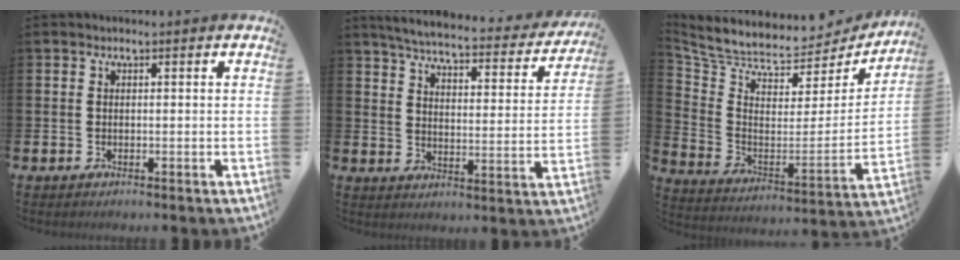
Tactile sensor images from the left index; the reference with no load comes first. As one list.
[{"total": 5.4, "force": [4.9, 0.8, 2.0], "torque": [-0.054, -0.041, 0.076]}, {"total": 7.0, "force": [6.3, 2.3, 1.7], "torque": [-0.076, -0.058, 0.106]}]